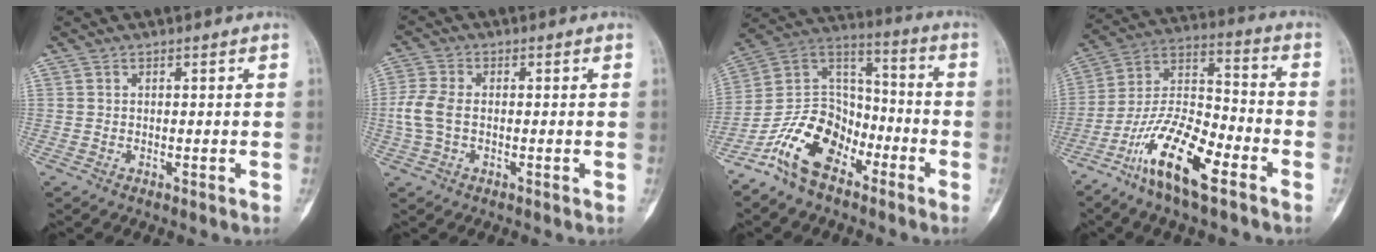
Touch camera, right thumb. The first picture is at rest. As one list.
[{"total": 5.8, "force": [-0.5, 3.5, 4.6], "torque": [-0.119, 0.009, -0.013]}, {"total": 14.9, "force": [-8.9, 9.0, 7.8], "torque": [-0.130, 0.079, -0.178]}, {"total": 16.0, "force": [-9.1, 5.0, 12.2], "torque": [-0.233, 0.060, -0.175]}]